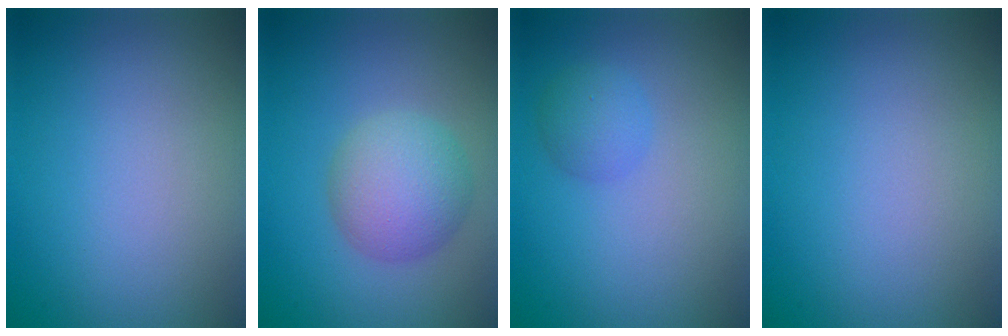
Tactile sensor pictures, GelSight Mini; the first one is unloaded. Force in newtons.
{"total": 4.7, "press": 4.7, "slide": 0.1}
{"total": 2.0, "press": 2.0, "slide": 0.1}
{"total": 0.0}